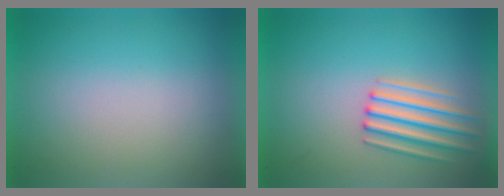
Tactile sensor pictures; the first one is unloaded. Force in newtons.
{"total": 1.6}